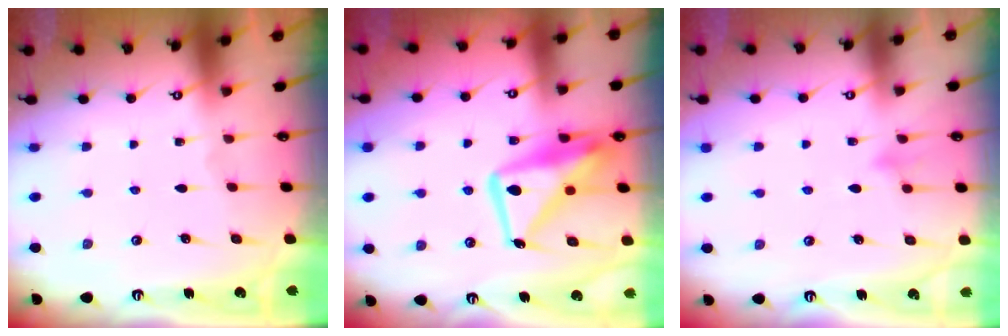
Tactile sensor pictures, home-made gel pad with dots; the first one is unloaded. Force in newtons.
{"total": 15.9, "press": 15.8, "slide": 1.6}
{"total": 8.2, "press": 8.2, "slide": 0.8}